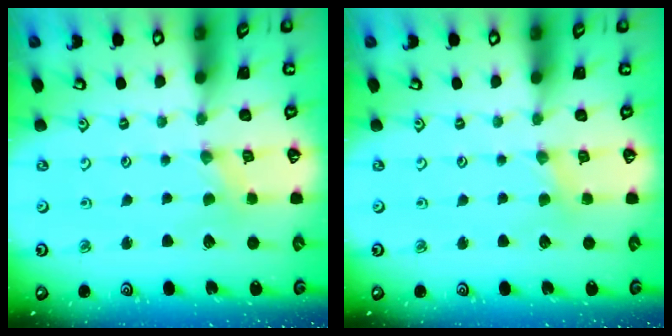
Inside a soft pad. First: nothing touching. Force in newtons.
{"total": 2.7, "press": 2.6, "slide": 0.5}